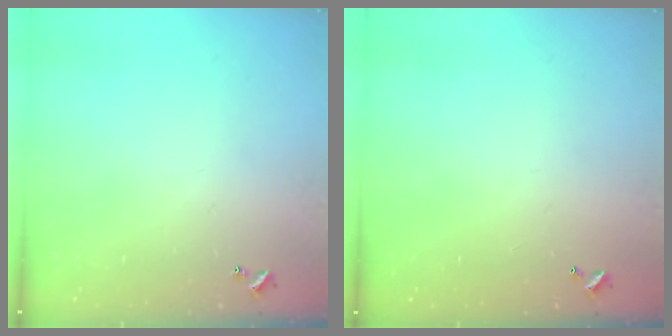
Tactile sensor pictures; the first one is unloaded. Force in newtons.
{"total": 2.9, "press": 2.9, "slide": 0.1}